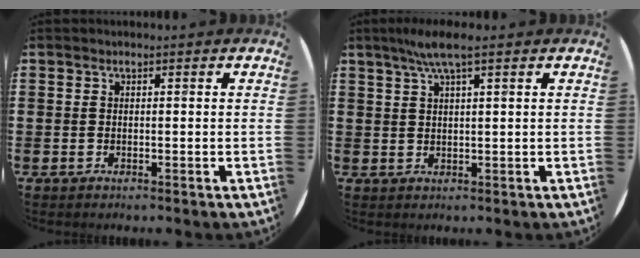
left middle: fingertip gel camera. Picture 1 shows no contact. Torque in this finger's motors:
{"motor_torque": [0.59, -0.46, 0.16, 0.05]}